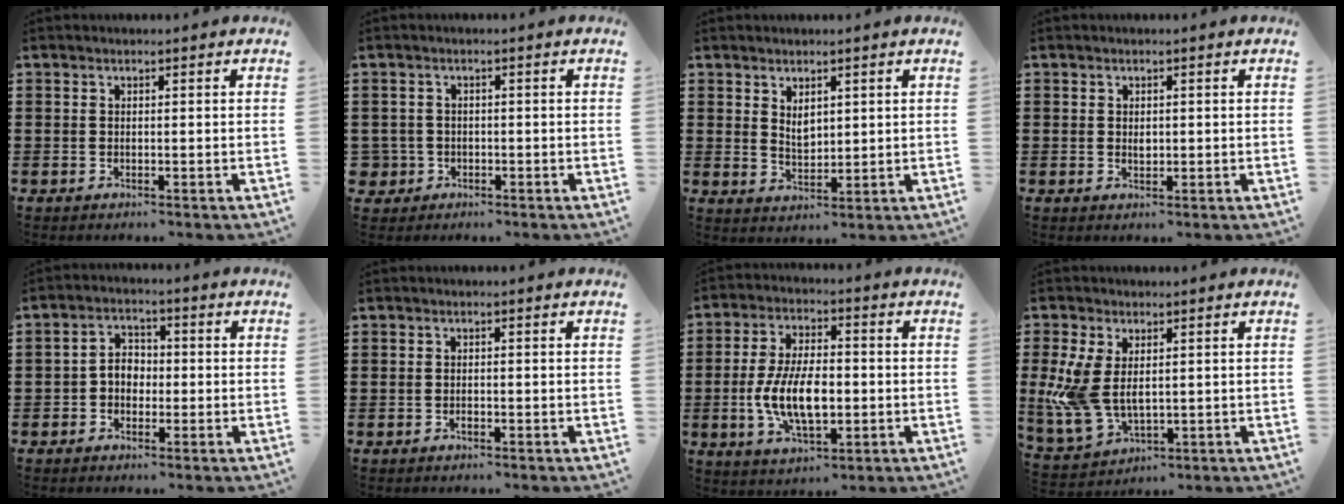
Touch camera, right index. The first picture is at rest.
{"total": 2.1, "force": [-0.9, 1.8, 0.1], "torque": [-0.012, 0.003, -0.023]}
{"total": 2.8, "force": [1.7, 1.6, 1.5], "torque": [-0.025, 0.003, 0.029]}
{"total": 1.2, "force": [0.3, 0.8, 0.7], "torque": [-0.015, 0.007, 0.005]}
{"total": 3.4, "force": [-1.0, 2.6, 1.9], "torque": [-0.043, 0.009, -0.022]}
{"total": 0.7, "force": [-0.3, 0.4, 0.5], "torque": [-0.011, -0.002, -0.005]}
{"total": 9.7, "force": [-1.7, 4.7, 8.4], "torque": [-0.177, -0.007, -0.036]}
{"total": 7.2, "force": [0.8, 4.4, 5.6], "torque": [-0.141, 0.000, 0.013]}